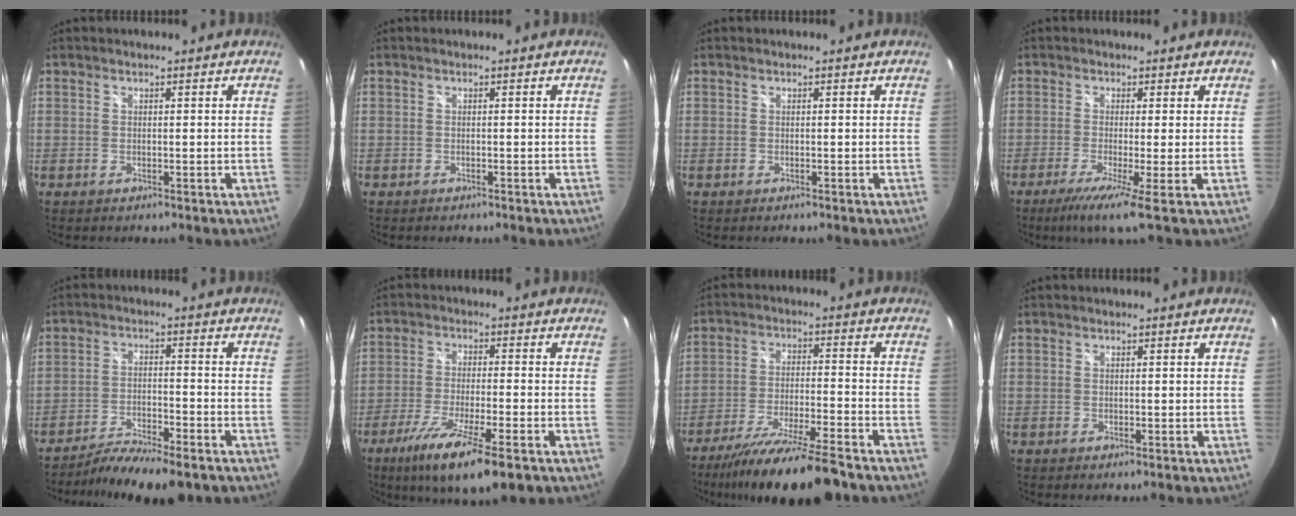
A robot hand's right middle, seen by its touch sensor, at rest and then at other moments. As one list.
[{"total": 0.7, "force": [-0.6, 0.3, 0.0], "torque": [-0.003, -0.001, -0.010]}, {"total": 0.0}, {"total": 5.2, "force": [-2.5, -1.0, 4.5], "torque": [-0.109, -0.017, -0.050]}, {"total": 10.8, "force": [-9.0, 2.1, 5.7], "torque": [-0.120, -0.023, -0.149]}, {"total": 13.2, "force": [-7.9, 2.0, 10.4], "torque": [-0.208, -0.046, -0.139]}, {"total": 16.1, "force": [-13.5, 0.8, 8.8], "torque": [-0.173, -0.031, -0.223]}, {"total": 0.0}]